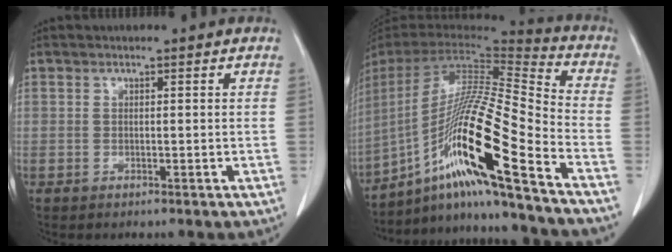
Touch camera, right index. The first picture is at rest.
{"total": 22.3, "force": [-13.3, -0.7, 17.9], "torque": [-0.355, -0.019, -0.251]}